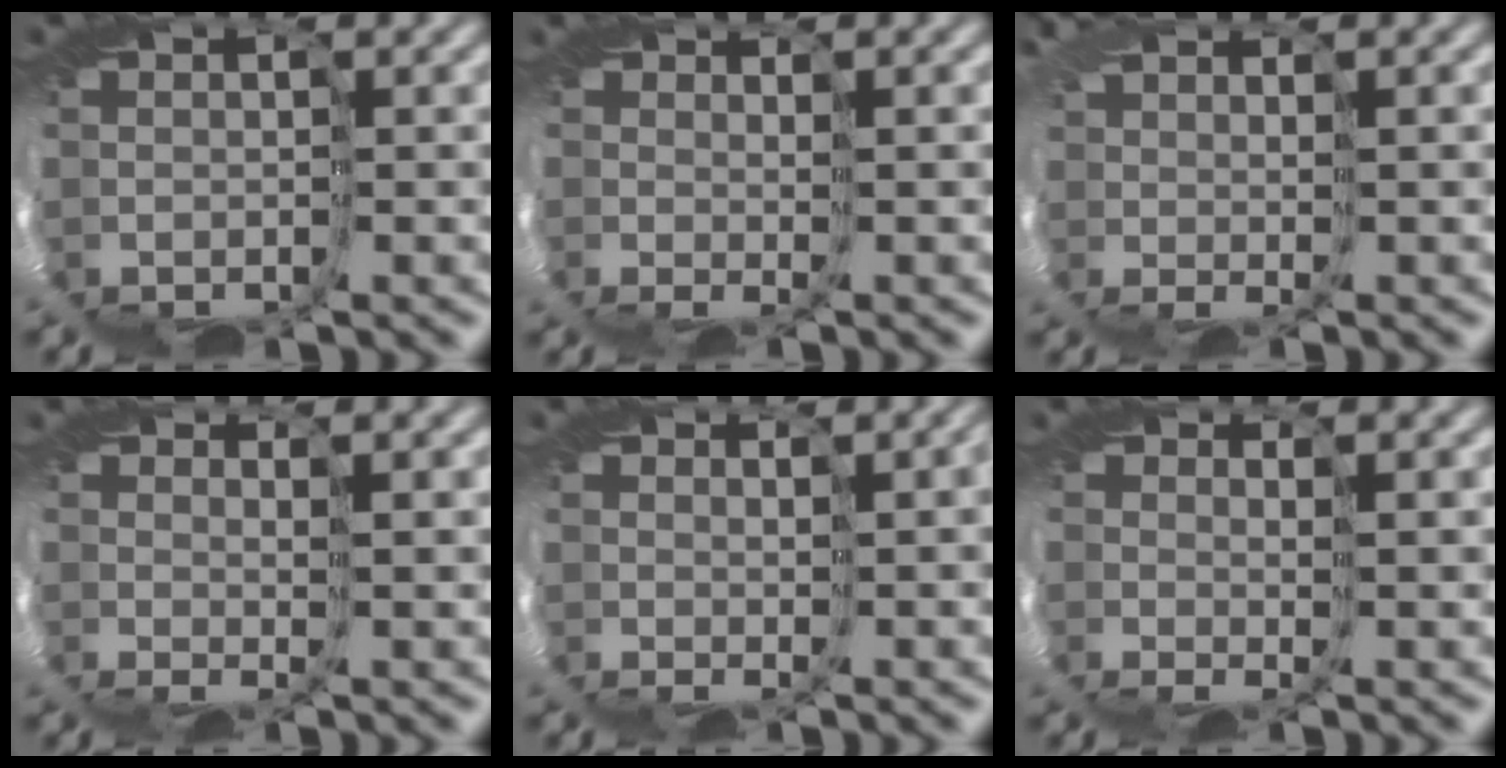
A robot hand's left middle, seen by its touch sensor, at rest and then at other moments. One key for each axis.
{"total": 1.4, "fx": 0.9, "fy": -0.5, "fz": 1.0, "tx": -0.023, "ty": 0.000, "tz": 0.010}
{"total": 2.2, "fx": 1.7, "fy": -0.8, "fz": 1.2, "tx": -0.032, "ty": 0.005, "tz": 0.024}
{"total": 1.5, "fx": 1.1, "fy": -0.9, "fz": 0.6, "tx": -0.017, "ty": 0.001, "tz": 0.015}
{"total": 3.0, "fx": 1.2, "fy": 0.6, "fz": 2.7, "tx": -0.039, "ty": 0.008, "tz": 0.018}
{"total": 1.4, "fx": 1.0, "fy": -0.6, "fz": 0.8, "tx": -0.023, "ty": 0.000, "tz": 0.011}